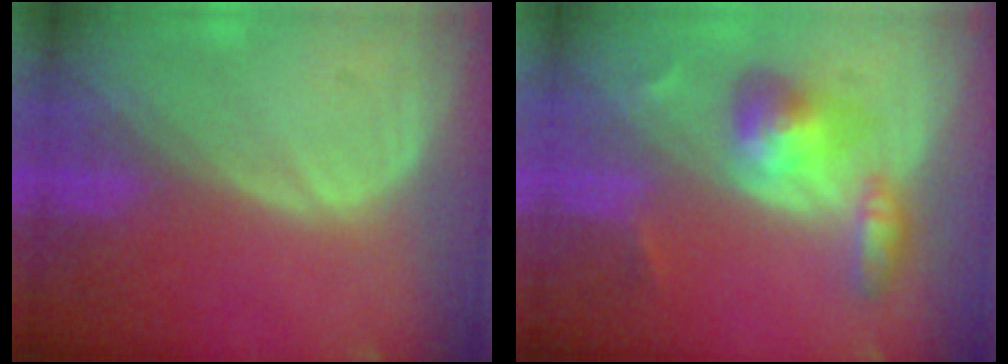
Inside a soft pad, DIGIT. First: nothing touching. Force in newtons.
{"total": 5.7, "press": 5.6, "slide": 1.0}